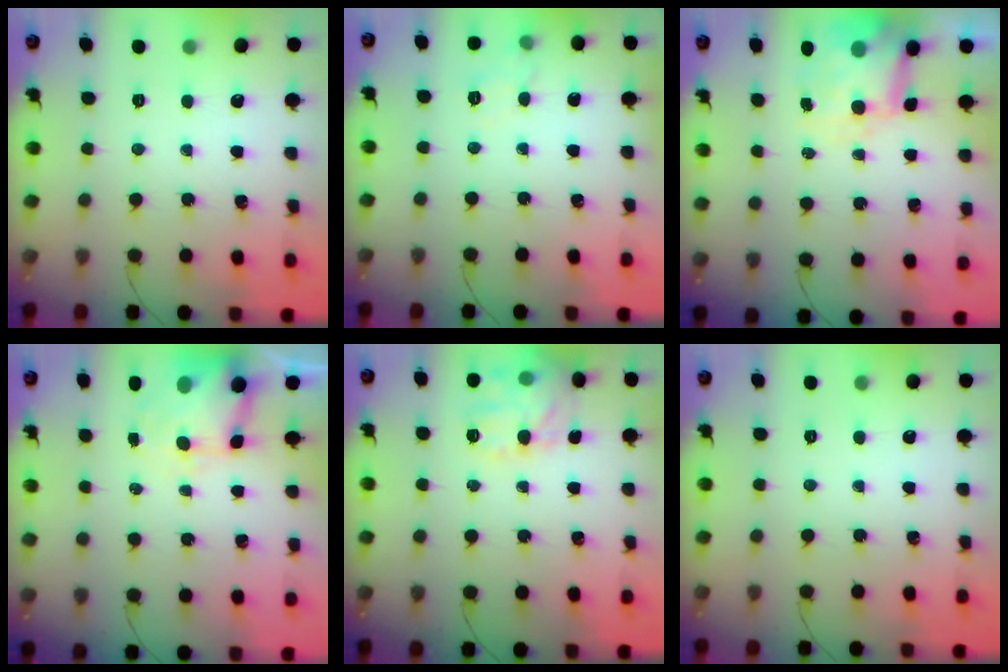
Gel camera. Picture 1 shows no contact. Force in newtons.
{"total": 7.5, "press": 7.3, "slide": 1.7}
{"total": 7.6, "press": 7.5, "slide": 1.2}
{"total": 6.0, "press": 5.8, "slide": 1.2}
{"total": 15.5, "press": 15.5, "slide": 0.6}
{"total": 0.0}